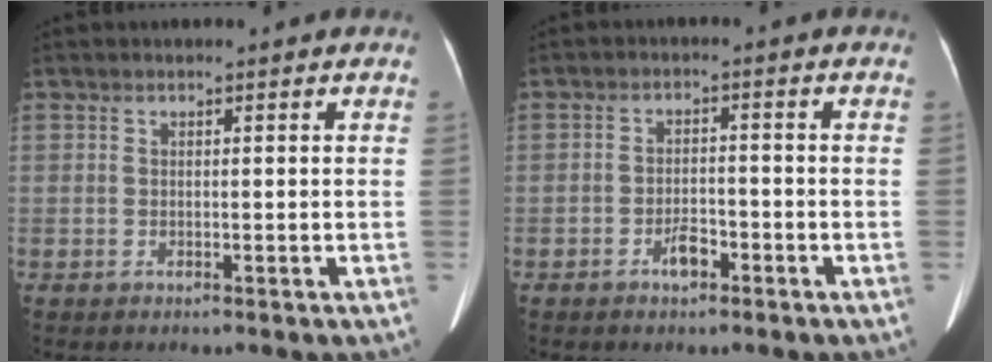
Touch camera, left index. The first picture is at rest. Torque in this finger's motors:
{"motor_torque": [-0.05, 0.07, 0.02, 0.05]}